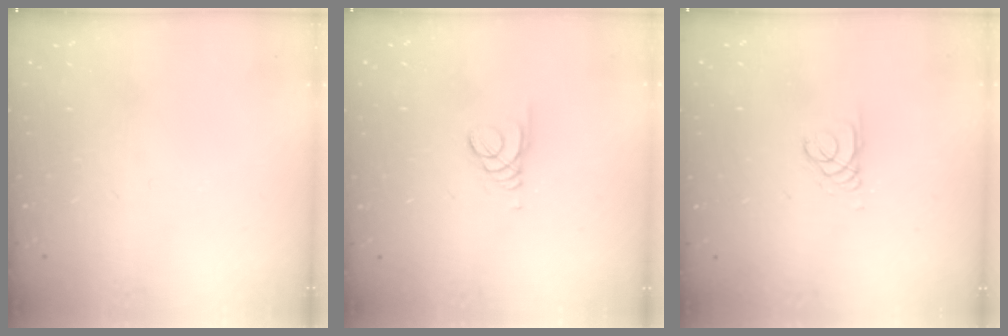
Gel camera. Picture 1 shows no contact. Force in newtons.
{"total": 1.5, "press": 1.5, "slide": 0.1}
{"total": 1.3, "press": 1.3, "slide": 0.1}